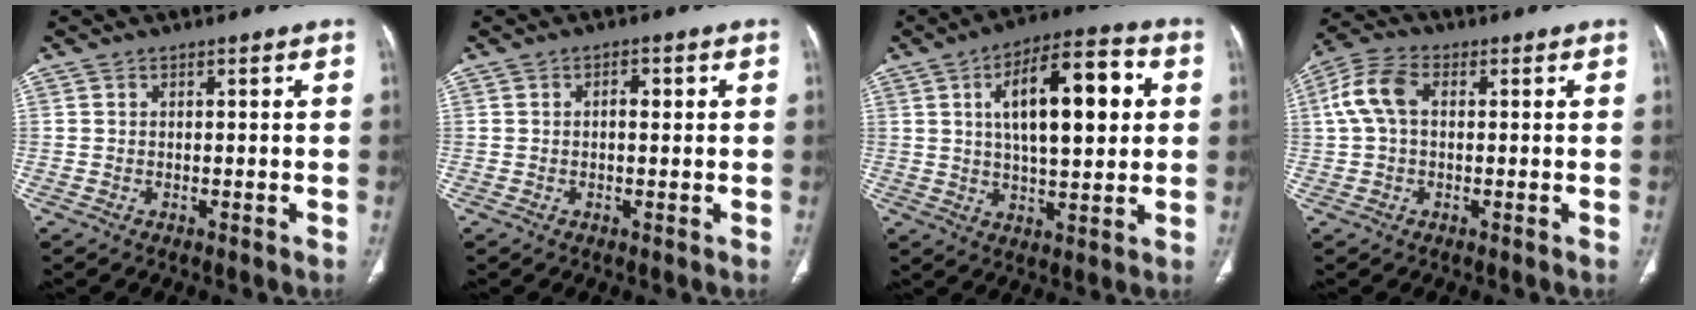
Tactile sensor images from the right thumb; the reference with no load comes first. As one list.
[{"total": 2.0, "force": [0.3, 1.0, 1.7], "torque": [-0.022, 0.004, 0.001]}, {"total": 17.1, "force": [3.9, 6.9, 15.1], "torque": [-0.211, 0.010, 0.058]}, {"total": 7.5, "force": [1.0, 4.8, 5.7], "torque": [-0.126, 0.026, 0.016]}]